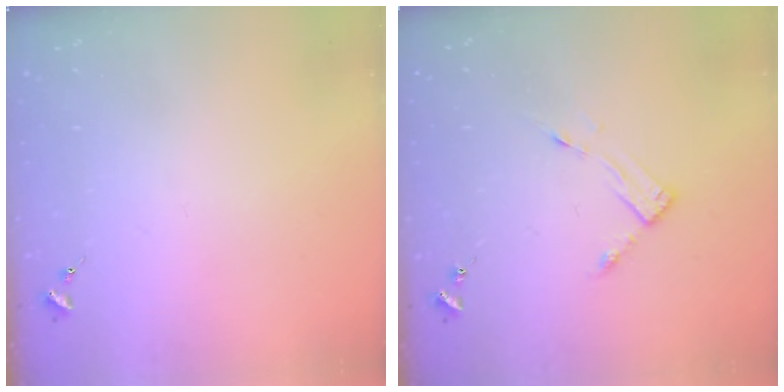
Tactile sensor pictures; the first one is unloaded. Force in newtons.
{"total": 3.5, "press": 3.5, "slide": 0.4}